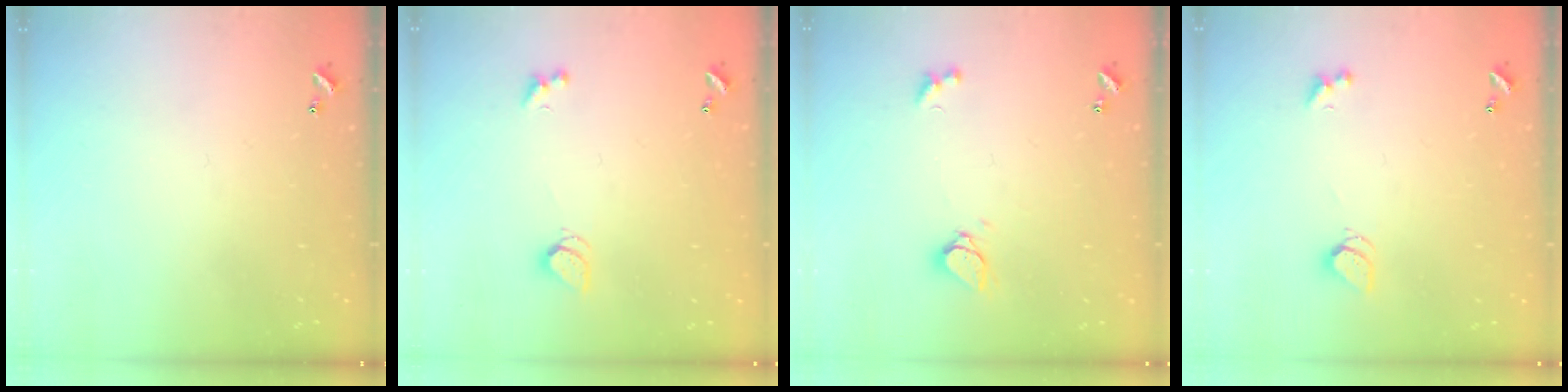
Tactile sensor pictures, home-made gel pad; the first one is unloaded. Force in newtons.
{"total": 1.3, "press": 1.3, "slide": 0.4}
{"total": 2.1, "press": 2.1, "slide": 0.6}
{"total": 1.4, "press": 1.3, "slide": 0.5}